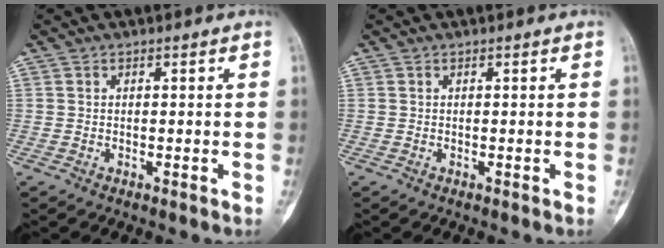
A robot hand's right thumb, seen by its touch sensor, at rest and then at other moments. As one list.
[{"total": 0.0}]